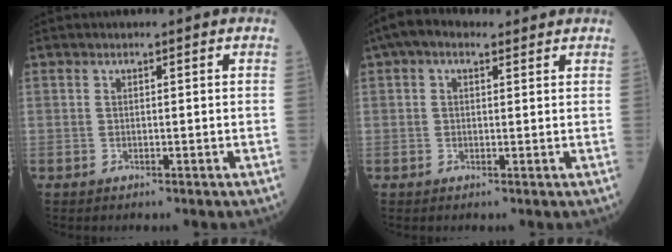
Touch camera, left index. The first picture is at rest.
{"total": 4.8, "force": [3.1, 2.5, 2.8], "torque": [-0.059, 0.041, 0.053]}